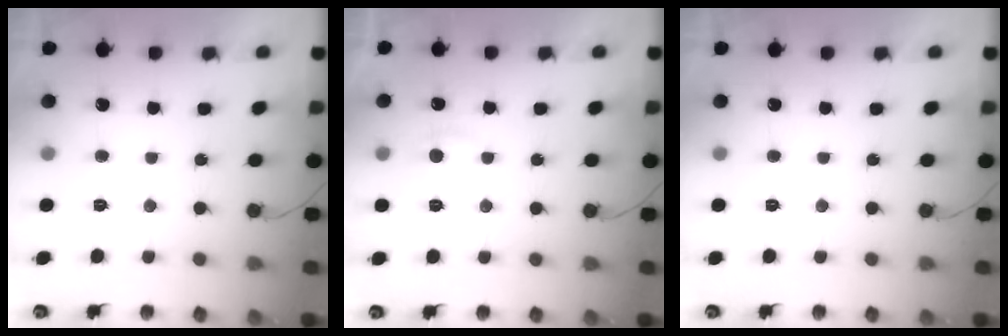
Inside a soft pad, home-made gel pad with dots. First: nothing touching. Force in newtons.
{"total": 3.5, "press": 3.5, "slide": 0.4}
{"total": 0.0}